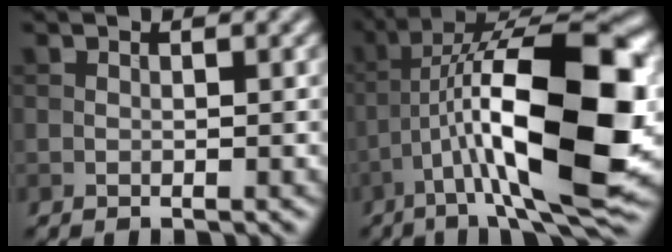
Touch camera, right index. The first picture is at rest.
{"total": 16.1, "force": [-2.6, 5.0, 15.1], "torque": [-0.250, 0.030, -0.039]}